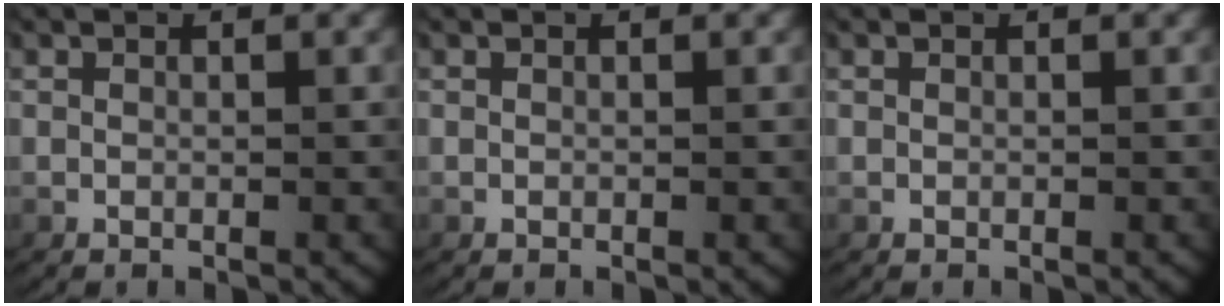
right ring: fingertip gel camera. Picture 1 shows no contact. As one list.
[{"total": 0.0}, {"total": 0.0}]